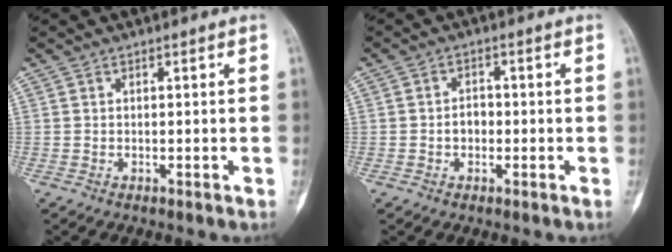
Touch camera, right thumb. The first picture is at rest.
{"total": 2.8, "force": [-0.6, 2.3, 1.5], "torque": [-0.009, 0.010, -0.017]}